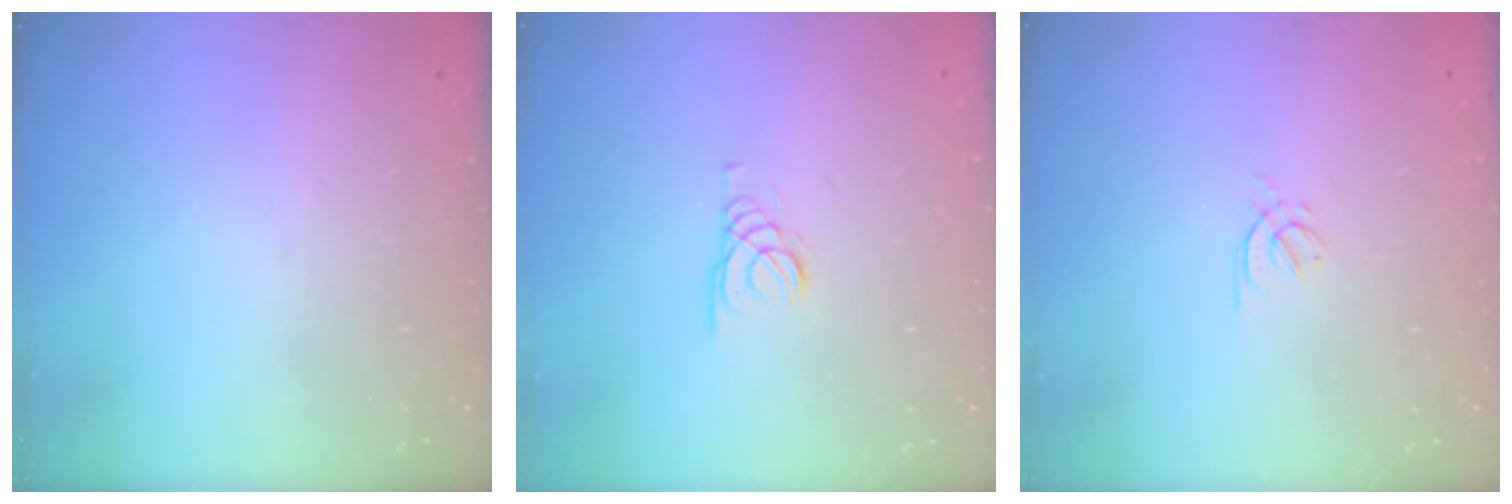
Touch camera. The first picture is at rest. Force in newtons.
{"total": 1.5, "press": 1.4, "slide": 0.1}
{"total": 2.2, "press": 2.1, "slide": 0.7}